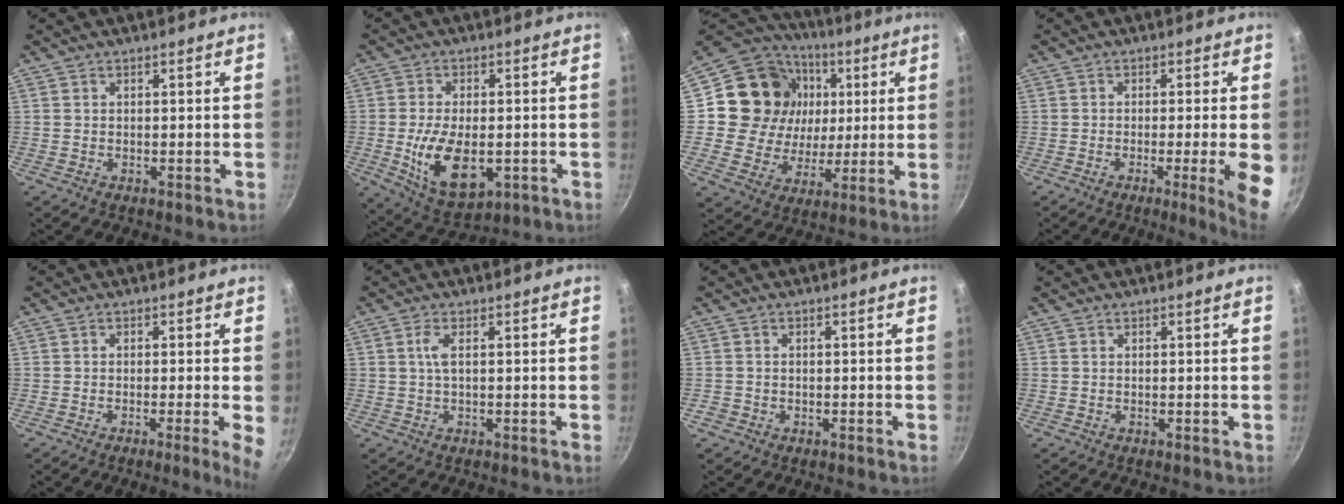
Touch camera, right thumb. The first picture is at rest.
{"total": 13.0, "force": [-2.5, 7.1, 10.6], "torque": [-0.179, -0.005, -0.029]}
{"total": 20.0, "force": [4.2, 17.4, 9.0], "torque": [-0.148, 0.001, 0.071]}
{"total": 8.0, "force": [-2.1, 0.3, 7.7], "torque": [-0.099, 0.001, -0.029]}
{"total": 4.4, "force": [-0.9, 0.0, 4.3], "torque": [-0.054, -0.005, -0.017]}
{"total": 2.4, "force": [0.3, 0.5, 2.3], "torque": [-0.054, 0.003, 0.006]}
{"total": 1.2, "force": [-0.6, 0.9, 0.4], "torque": [-0.009, 0.003, -0.008]}
{"total": 0.0}